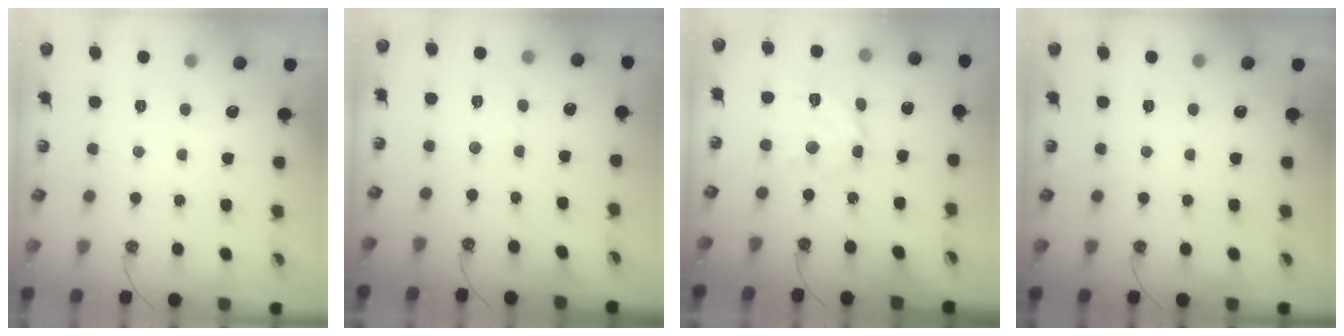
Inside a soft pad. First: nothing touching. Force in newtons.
{"total": 2.8, "press": 2.8, "slide": 0.4}
{"total": 13.0, "press": 12.9, "slide": 1.1}
{"total": 0.0}